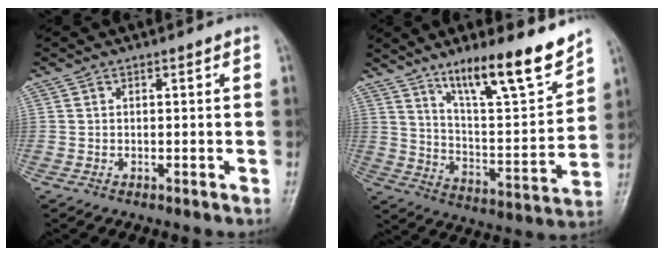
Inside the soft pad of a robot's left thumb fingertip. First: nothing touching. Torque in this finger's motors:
{"motor_torque": [1.00, 0.78, 1.44, -1.33, 0.14]}